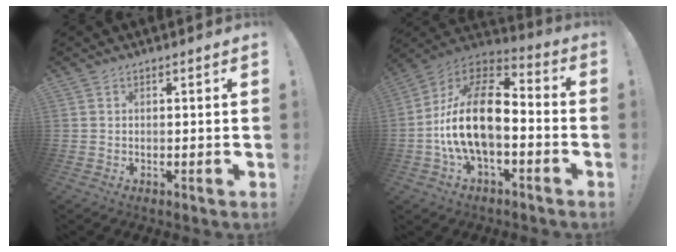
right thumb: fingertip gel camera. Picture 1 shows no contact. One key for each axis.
{"total": 19.2, "fx": -2.9, "fy": 10.2, "fz": 16.0, "tx": -0.296, "ty": 0.020, "tz": -0.047}